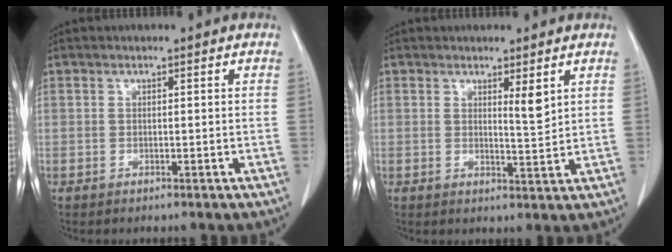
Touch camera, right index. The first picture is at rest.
{"total": 2.9, "force": [1.6, 0.2, 2.4], "torque": [-0.043, -0.012, 0.028]}